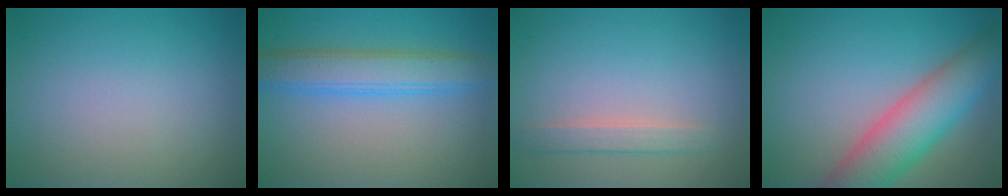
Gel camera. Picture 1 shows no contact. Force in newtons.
{"total": 4.9, "press": 4.9, "slide": 0.2}
{"total": 1.9, "press": 1.9, "slide": 0.3}
{"total": 7.8, "press": 7.8, "slide": 0.6}